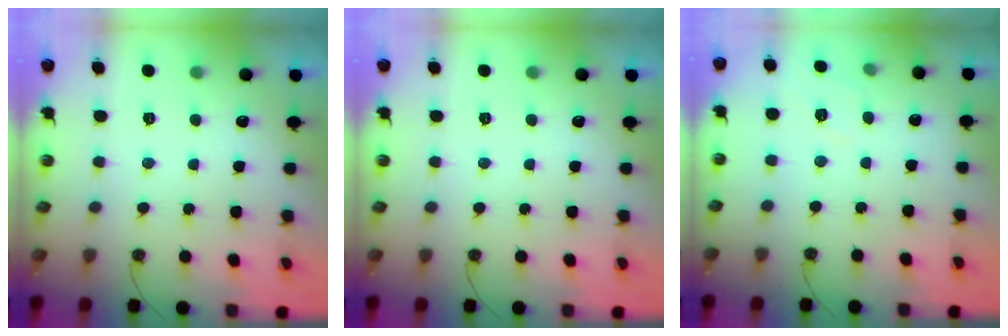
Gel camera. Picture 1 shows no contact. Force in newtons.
{"total": 0.0}
{"total": 4.7, "press": 4.7, "slide": 0.6}